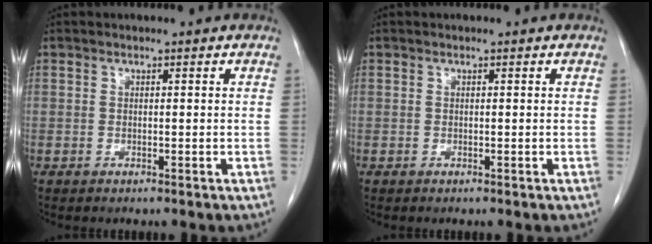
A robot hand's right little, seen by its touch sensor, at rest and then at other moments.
{"total": 0.0}